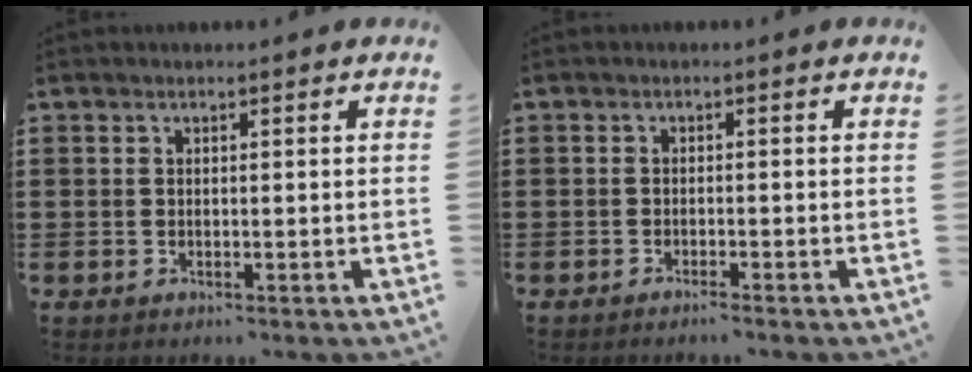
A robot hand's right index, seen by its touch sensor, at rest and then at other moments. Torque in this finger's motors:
{"motor_torque": [1.17, 0.96, -1.05, -0.19]}